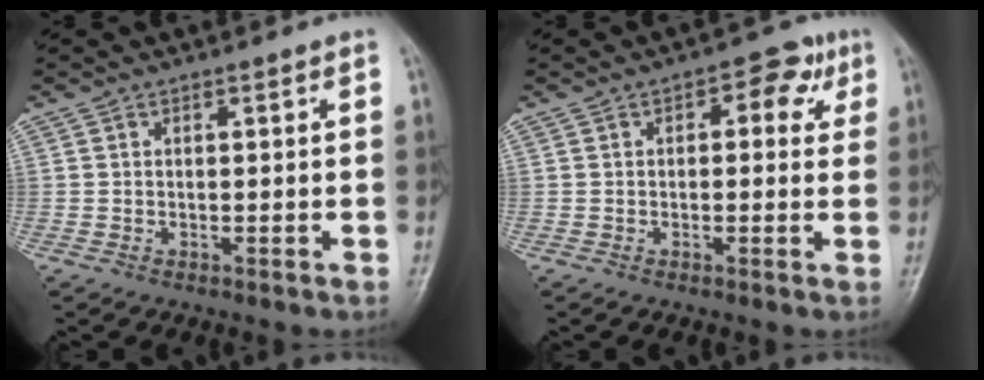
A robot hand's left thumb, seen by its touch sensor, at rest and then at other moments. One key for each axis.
{"total": 5.8, "fx": 1.9, "fy": 3.4, "fz": 4.3, "tx": -0.018, "ty": 0.004, "tz": 0.012}